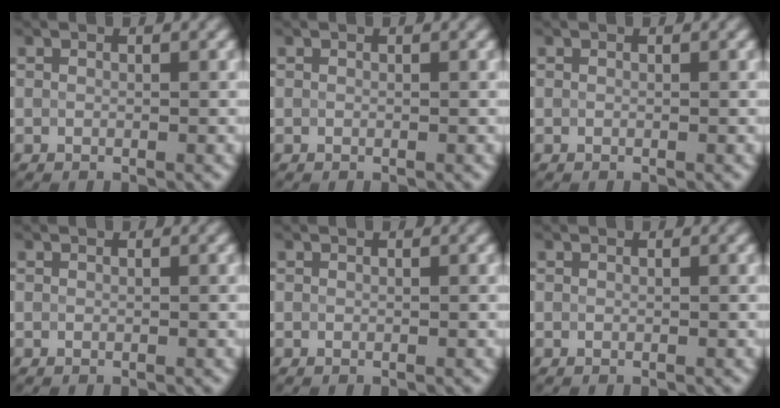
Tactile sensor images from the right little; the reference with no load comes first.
{"total": 0.0}
{"total": 0.0}
{"total": 0.0}
{"total": 0.0}
{"total": 0.0}